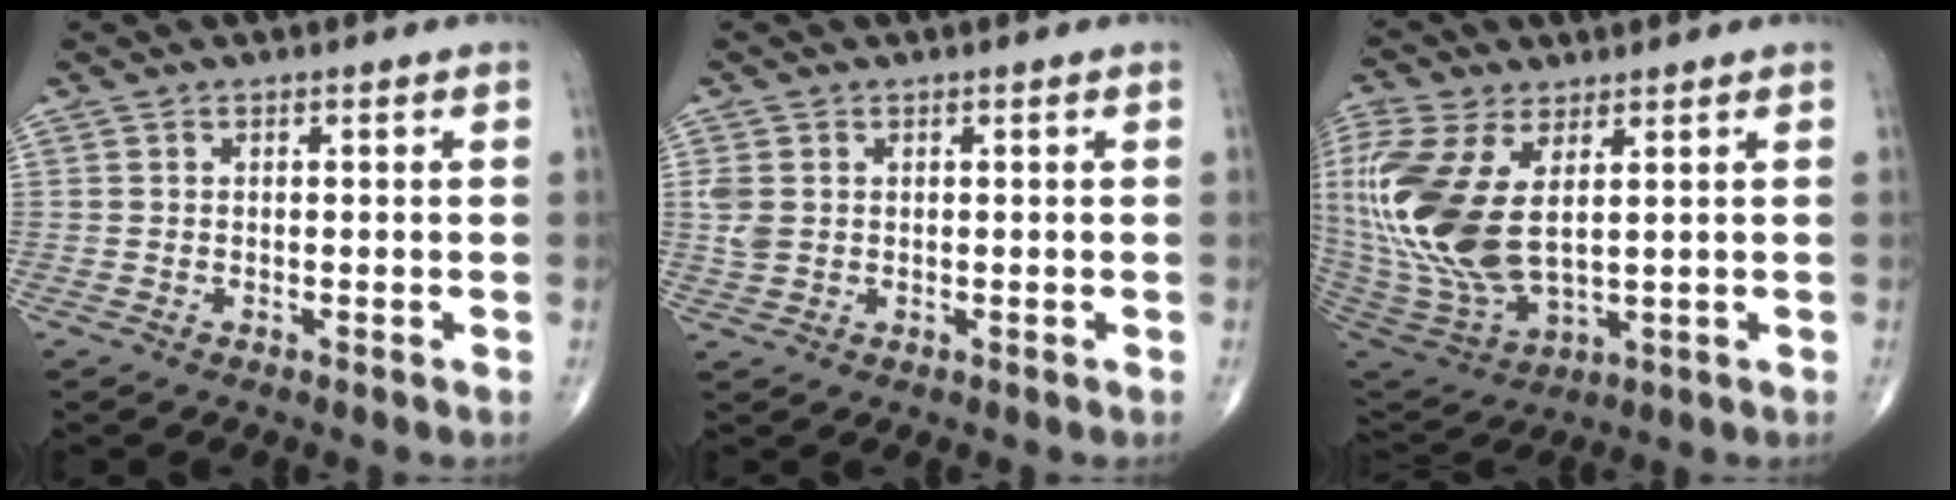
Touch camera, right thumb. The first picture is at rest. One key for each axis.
{"total": 3.1, "fx": 0.4, "fy": 2.4, "fz": 2.0, "tx": -0.050, "ty": 0.002, "tz": 0.012}
{"total": 21.0, "fx": 3.8, "fy": 10.9, "fz": 17.6, "tx": -0.407, "ty": -0.026, "tz": 0.083}